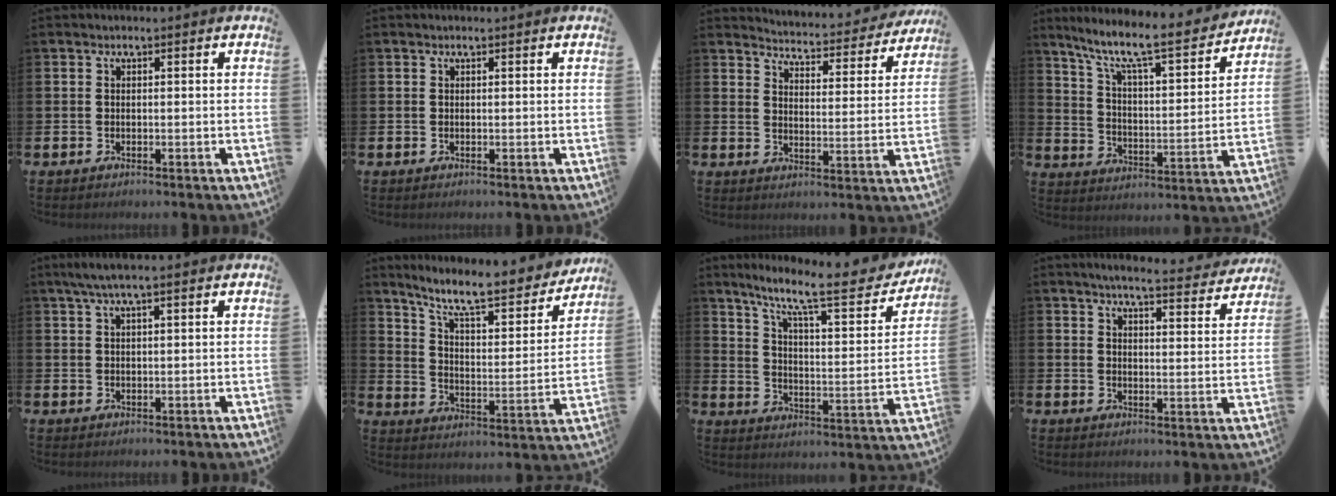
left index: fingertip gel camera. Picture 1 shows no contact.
{"total": 0.0}
{"total": 4.3, "force": [4.2, 0.4, 0.3], "torque": [-0.024, -0.040, 0.067]}
{"total": 9.6, "force": [8.0, 1.6, 5.0], "torque": [-0.119, -0.057, 0.127]}
{"total": 3.4, "force": [2.5, 0.4, 2.3], "torque": [-0.048, 0.002, 0.043]}
{"total": 10.2, "force": [8.9, 2.0, 4.5], "torque": [-0.109, -0.065, 0.145]}
{"total": 11.4, "force": [8.8, 2.3, 6.8], "torque": [-0.136, -0.056, 0.136]}
{"total": 5.4, "force": [5.1, 0.2, 1.8], "torque": [-0.039, -0.032, 0.085]}